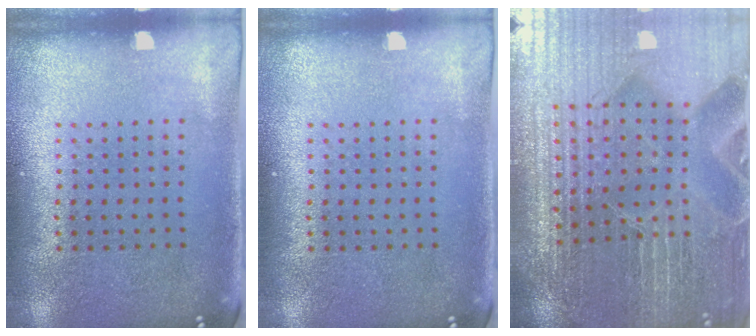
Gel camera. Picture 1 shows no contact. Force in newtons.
{"total": 0.0}
{"total": 4.9, "press": 4.7, "slide": 1.4}